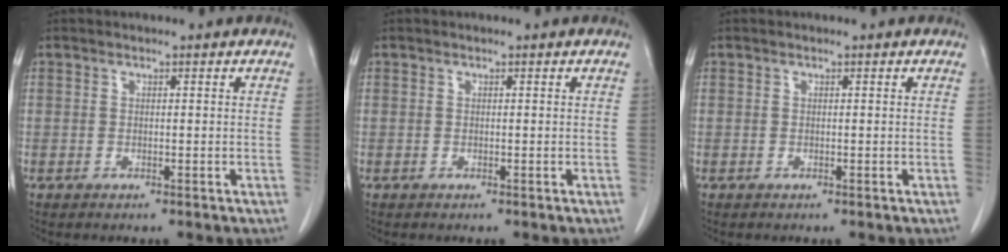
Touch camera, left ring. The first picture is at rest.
{"total": 0.0}
{"total": 0.0}